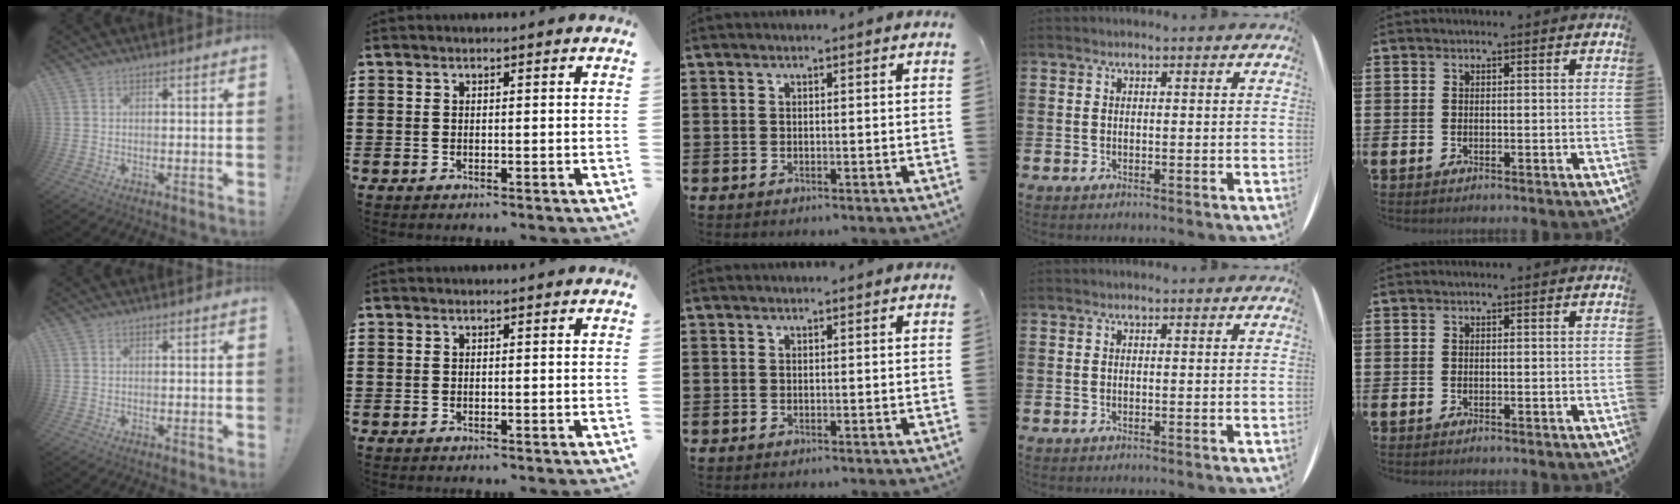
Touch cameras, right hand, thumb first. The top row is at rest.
{}